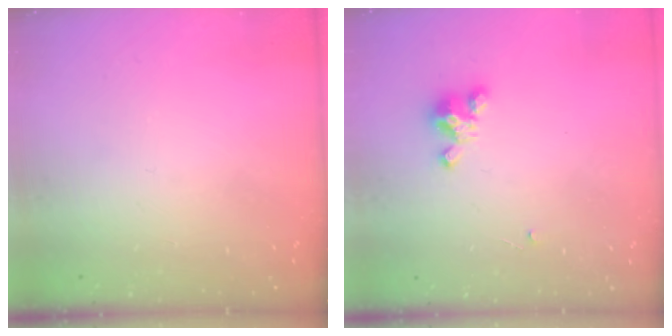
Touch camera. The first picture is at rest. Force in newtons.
{"total": 3.2, "press": 3.2, "slide": 0.3}